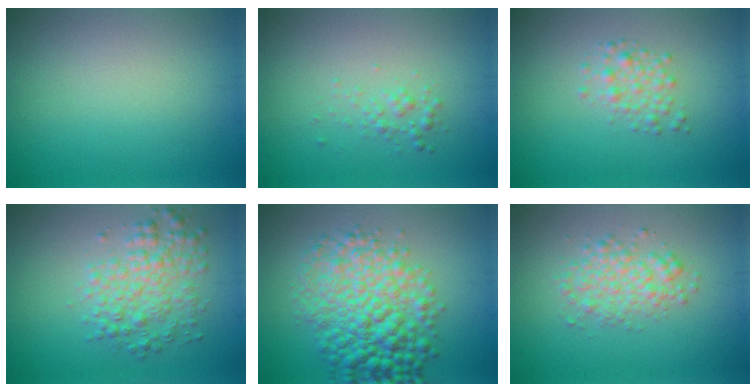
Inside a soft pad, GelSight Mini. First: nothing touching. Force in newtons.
{"total": 1.2, "press": 1.2, "slide": 0.1}
{"total": 1.9, "press": 1.9, "slide": 0.0}
{"total": 4.0, "press": 4.0, "slide": 0.0}
{"total": 7.9, "press": 7.9, "slide": 0.1}
{"total": 3.0, "press": 3.0, "slide": 0.1}